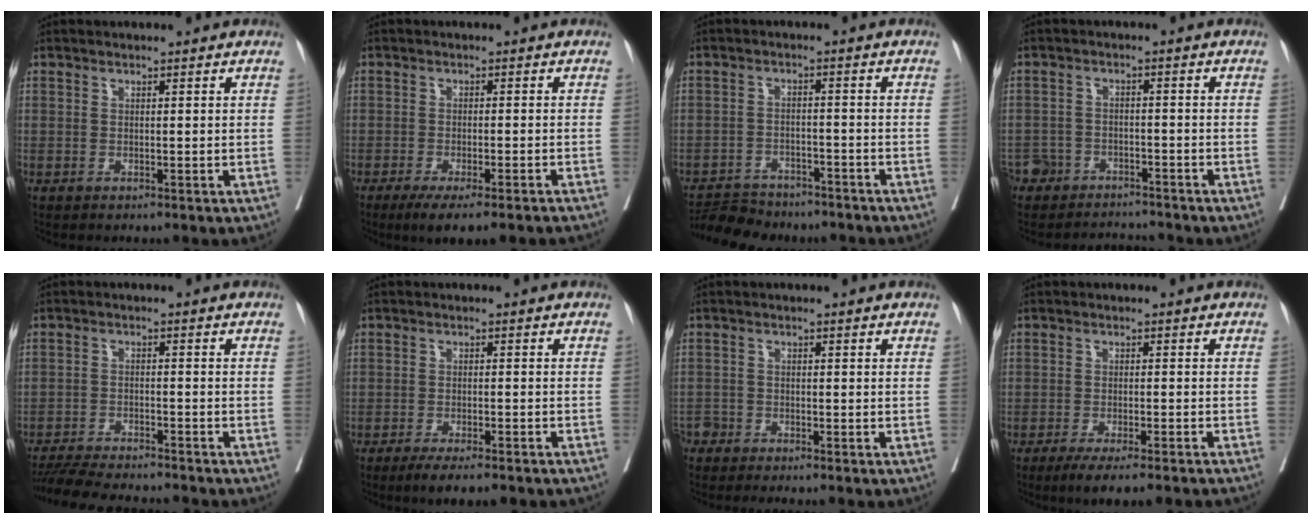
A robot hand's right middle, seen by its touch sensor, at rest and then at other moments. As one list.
[{"total": 8.7, "force": [-6.8, 0.4, 5.4], "torque": [-0.060, -0.015, -0.098]}, {"total": 9.6, "force": [-8.8, 3.2, 2.0], "torque": [-0.035, 0.005, -0.128]}, {"total": 7.2, "force": [-6.5, 3.1, 0.1], "torque": [-0.001, 0.016, -0.102]}, {"total": 11.7, "force": [-10.8, 1.1, 4.4], "torque": [-0.067, -0.011, -0.164]}, {"total": 7.3, "force": [-5.8, 1.1, 4.4], "torque": [-0.053, -0.010, -0.079]}, {"total": 3.1, "force": [-3.0, 0.8, 0.4], "torque": [0.002, -0.007, -0.054]}, {"total": 8.1, "force": [-6.4, 0.4, 5.0], "torque": [-0.058, -0.014, -0.092]}]